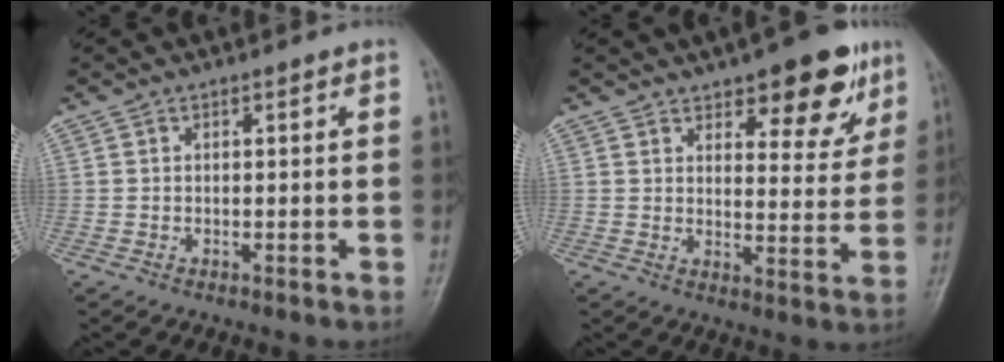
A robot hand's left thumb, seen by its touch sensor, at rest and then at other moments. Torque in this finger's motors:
{"motor_torque": [0.26, 0.42, 0.08, -0.29, 0.14]}